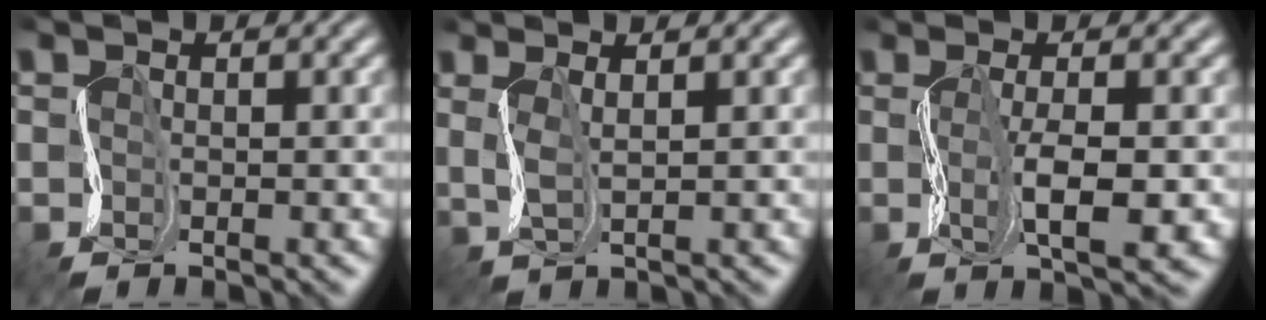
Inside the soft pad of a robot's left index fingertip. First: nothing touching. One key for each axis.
{"total": 1.8, "fx": 1.5, "fy": 0.3, "fz": 1.0, "tx": -0.023, "ty": 0.007, "tz": 0.029}
{"total": 4.5, "fx": -0.1, "fy": 1.1, "fz": 4.4, "tx": -0.082, "ty": -0.001, "tz": 0.002}